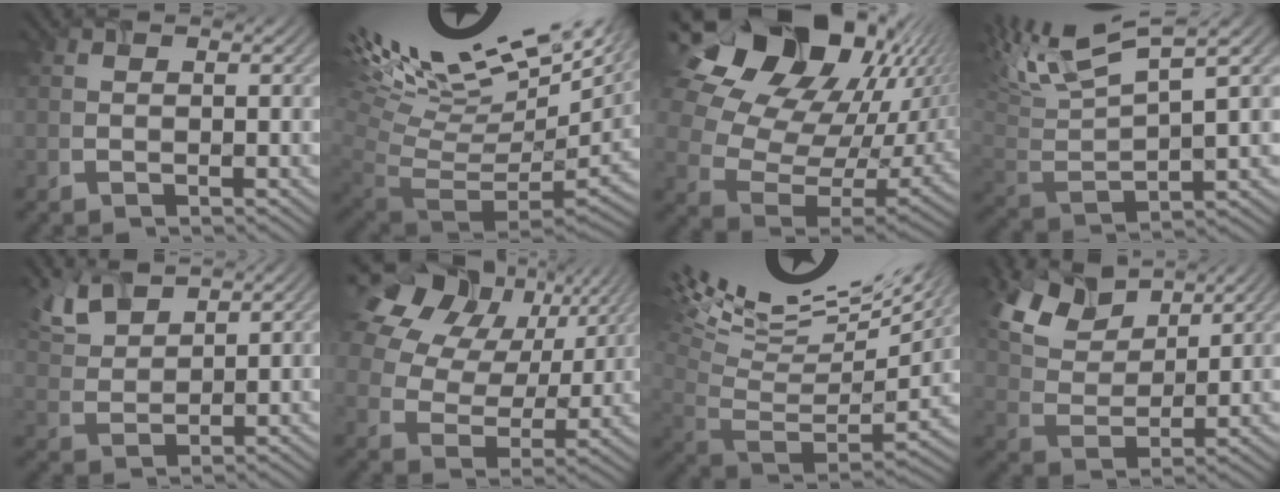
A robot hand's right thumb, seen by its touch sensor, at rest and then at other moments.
{"total": 15.8, "force": [6.9, 5.9, 12.9], "torque": [-0.206, 0.033, 0.145]}
{"total": 18.9, "force": [8.4, 12.4, 11.6], "torque": [-0.239, 0.035, 0.153]}
{"total": 10.9, "force": [5.4, 3.4, 8.9], "torque": [-0.216, 0.028, 0.095]}
{"total": 6.0, "force": [4.1, 2.7, 3.4], "torque": [-0.095, 0.008, 0.087]}
{"total": 18.3, "force": [7.8, 13.0, 10.3], "torque": [-0.263, 0.063, 0.154]}
{"total": 15.0, "force": [7.8, 4.5, 12.0], "torque": [-0.242, 0.029, 0.129]}
{"total": 10.1, "force": [6.4, 5.1, 5.8], "torque": [-0.152, 0.012, 0.104]}